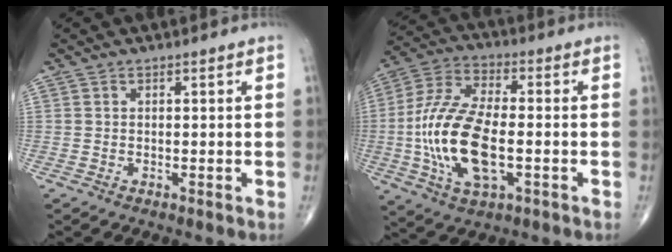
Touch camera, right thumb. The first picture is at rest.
{"total": 17.9, "force": [-2.8, 8.3, 15.6], "torque": [-0.325, 0.016, -0.051]}